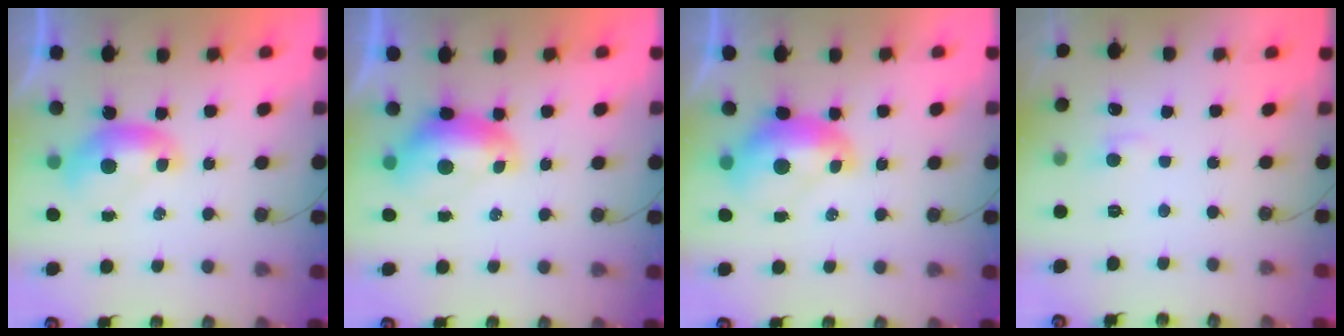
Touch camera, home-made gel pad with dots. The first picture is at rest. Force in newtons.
{"total": 1.2, "press": 1.1, "slide": 0.4}
{"total": 2.4, "press": 2.3, "slide": 0.7}
{"total": 1.3, "press": 1.2, "slide": 0.5}